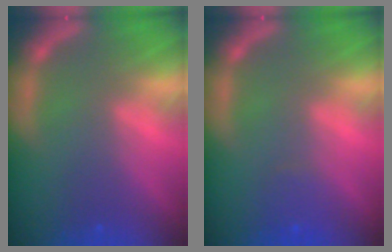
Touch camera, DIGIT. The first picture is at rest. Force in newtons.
{"total": 1.4}